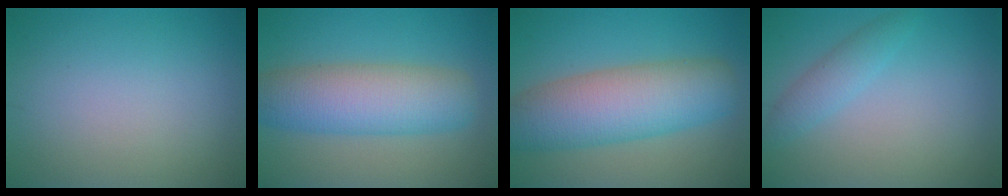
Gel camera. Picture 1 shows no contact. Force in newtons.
{"total": 7.6, "press": 7.6, "slide": 0.3}
{"total": 9.0, "press": 9.0, "slide": 0.6}
{"total": 2.1, "press": 2.0, "slide": 0.2}